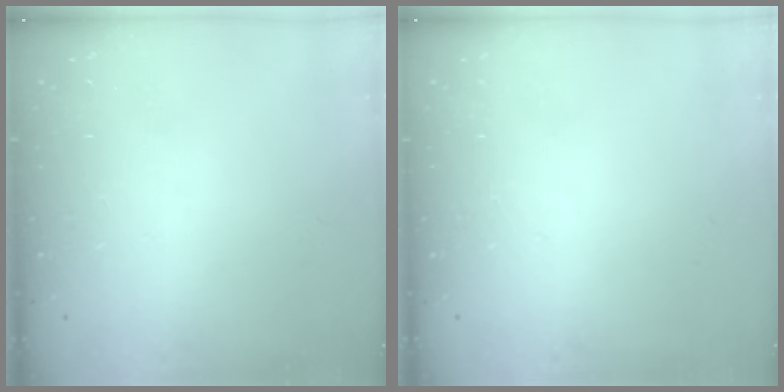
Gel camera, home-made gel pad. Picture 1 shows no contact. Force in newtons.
{"total": 0.0}